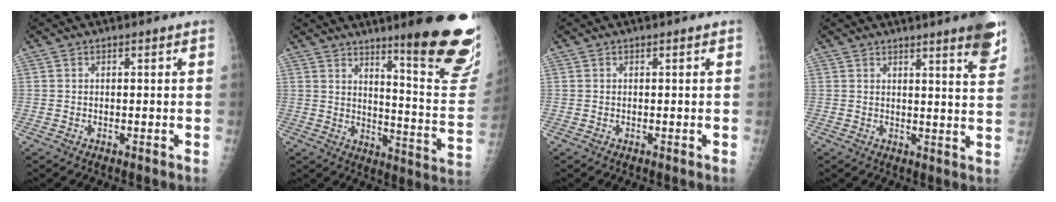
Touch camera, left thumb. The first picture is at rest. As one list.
[{"total": 20.9, "force": [13.4, 2.7, 15.8], "torque": [-0.173, -0.094, 0.184]}, {"total": 0.0}, {"total": 7.7, "force": [5.1, 0.6, 5.8], "torque": [-0.060, -0.028, 0.056]}]